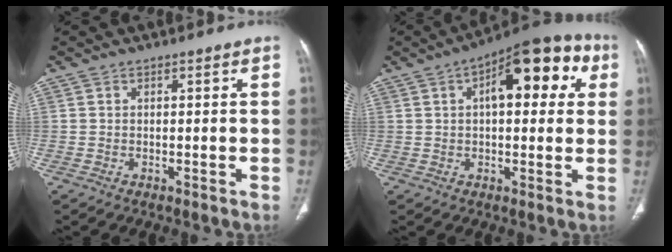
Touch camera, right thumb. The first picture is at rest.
{"total": 16.8, "force": [5.1, 7.7, 14.0], "torque": [-0.149, 0.025, 0.062]}